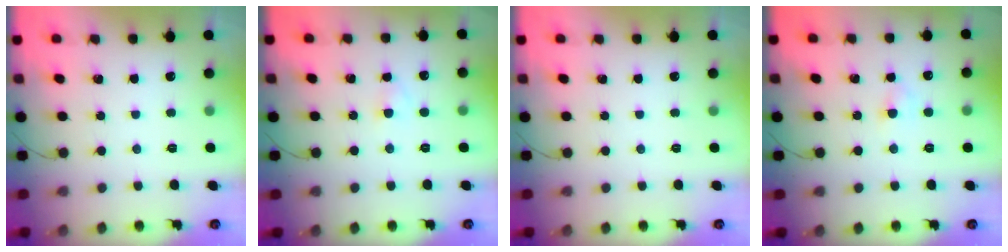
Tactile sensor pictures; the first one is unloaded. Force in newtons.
{"total": 1.9, "press": 1.7, "slide": 0.8}
{"total": 0.0}
{"total": 2.9, "press": 2.7, "slide": 1.2}